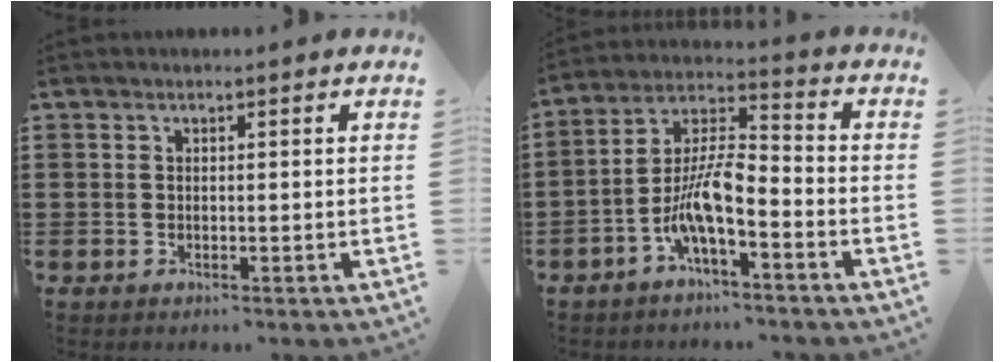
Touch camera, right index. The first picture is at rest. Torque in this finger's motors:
{"motor_torque": [1.19, -0.94, 0.48, 0.21]}